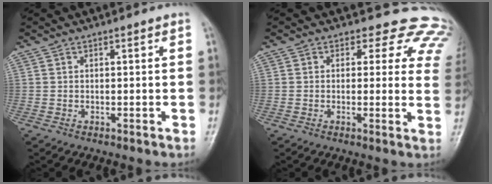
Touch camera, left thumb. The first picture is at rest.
{"total": 12.2, "force": [8.7, 7.3, 4.4], "torque": [0.006, -0.024, 0.061]}